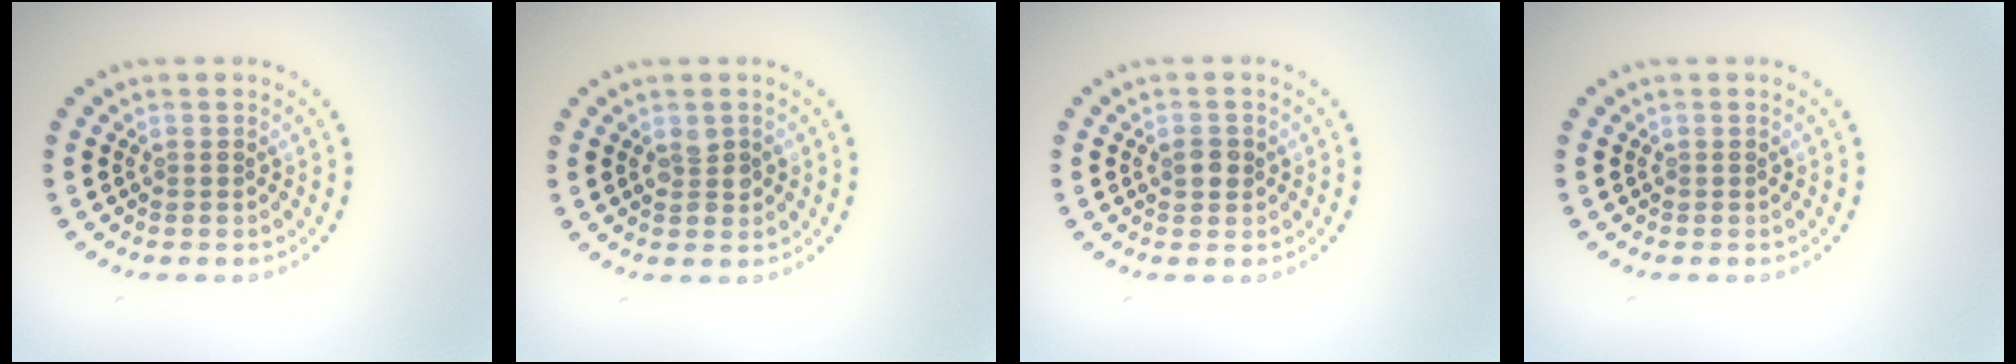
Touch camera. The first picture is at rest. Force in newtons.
{"total": 1.4, "press": 1.4, "slide": 0.2}
{"total": 1.5, "press": 1.5, "slide": 0.1}
{"total": 0.0}